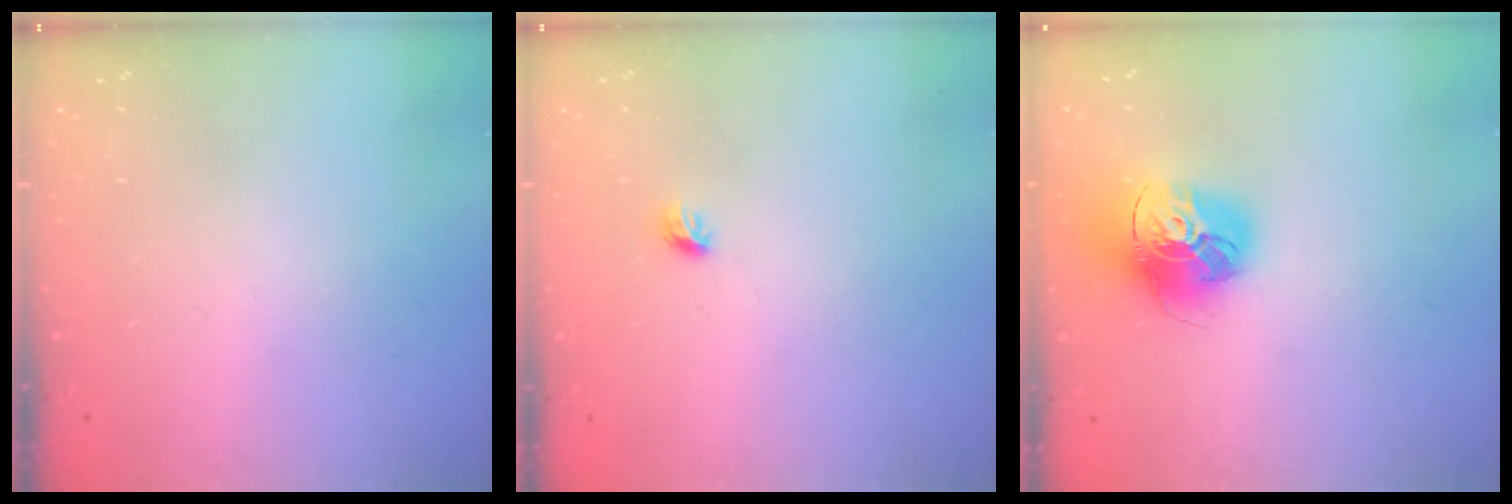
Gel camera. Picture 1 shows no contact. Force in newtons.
{"total": 4.2, "press": 4.1, "slide": 1.0}
{"total": 17.0, "press": 16.9, "slide": 1.7}